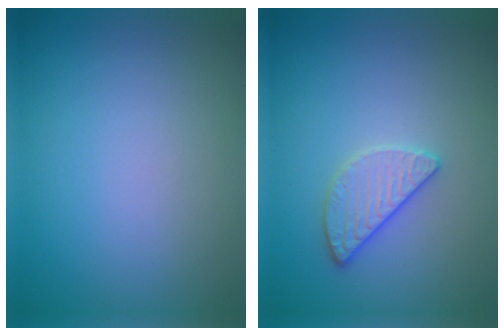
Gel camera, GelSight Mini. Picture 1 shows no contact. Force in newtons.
{"total": 2.5, "press": 2.3, "slide": 0.8}